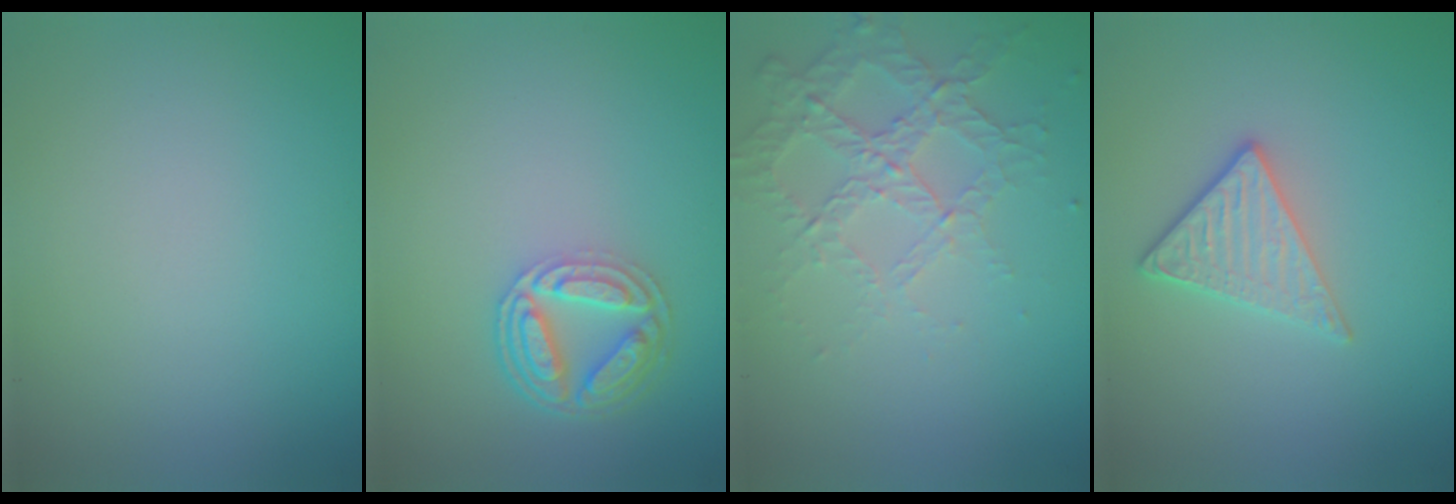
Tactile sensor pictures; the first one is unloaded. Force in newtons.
{"total": 4.7, "press": 3.7, "slide": 3.0}
{"total": 4.5, "press": 2.9, "slide": 3.4}
{"total": 2.9, "press": 2.6, "slide": 1.3}